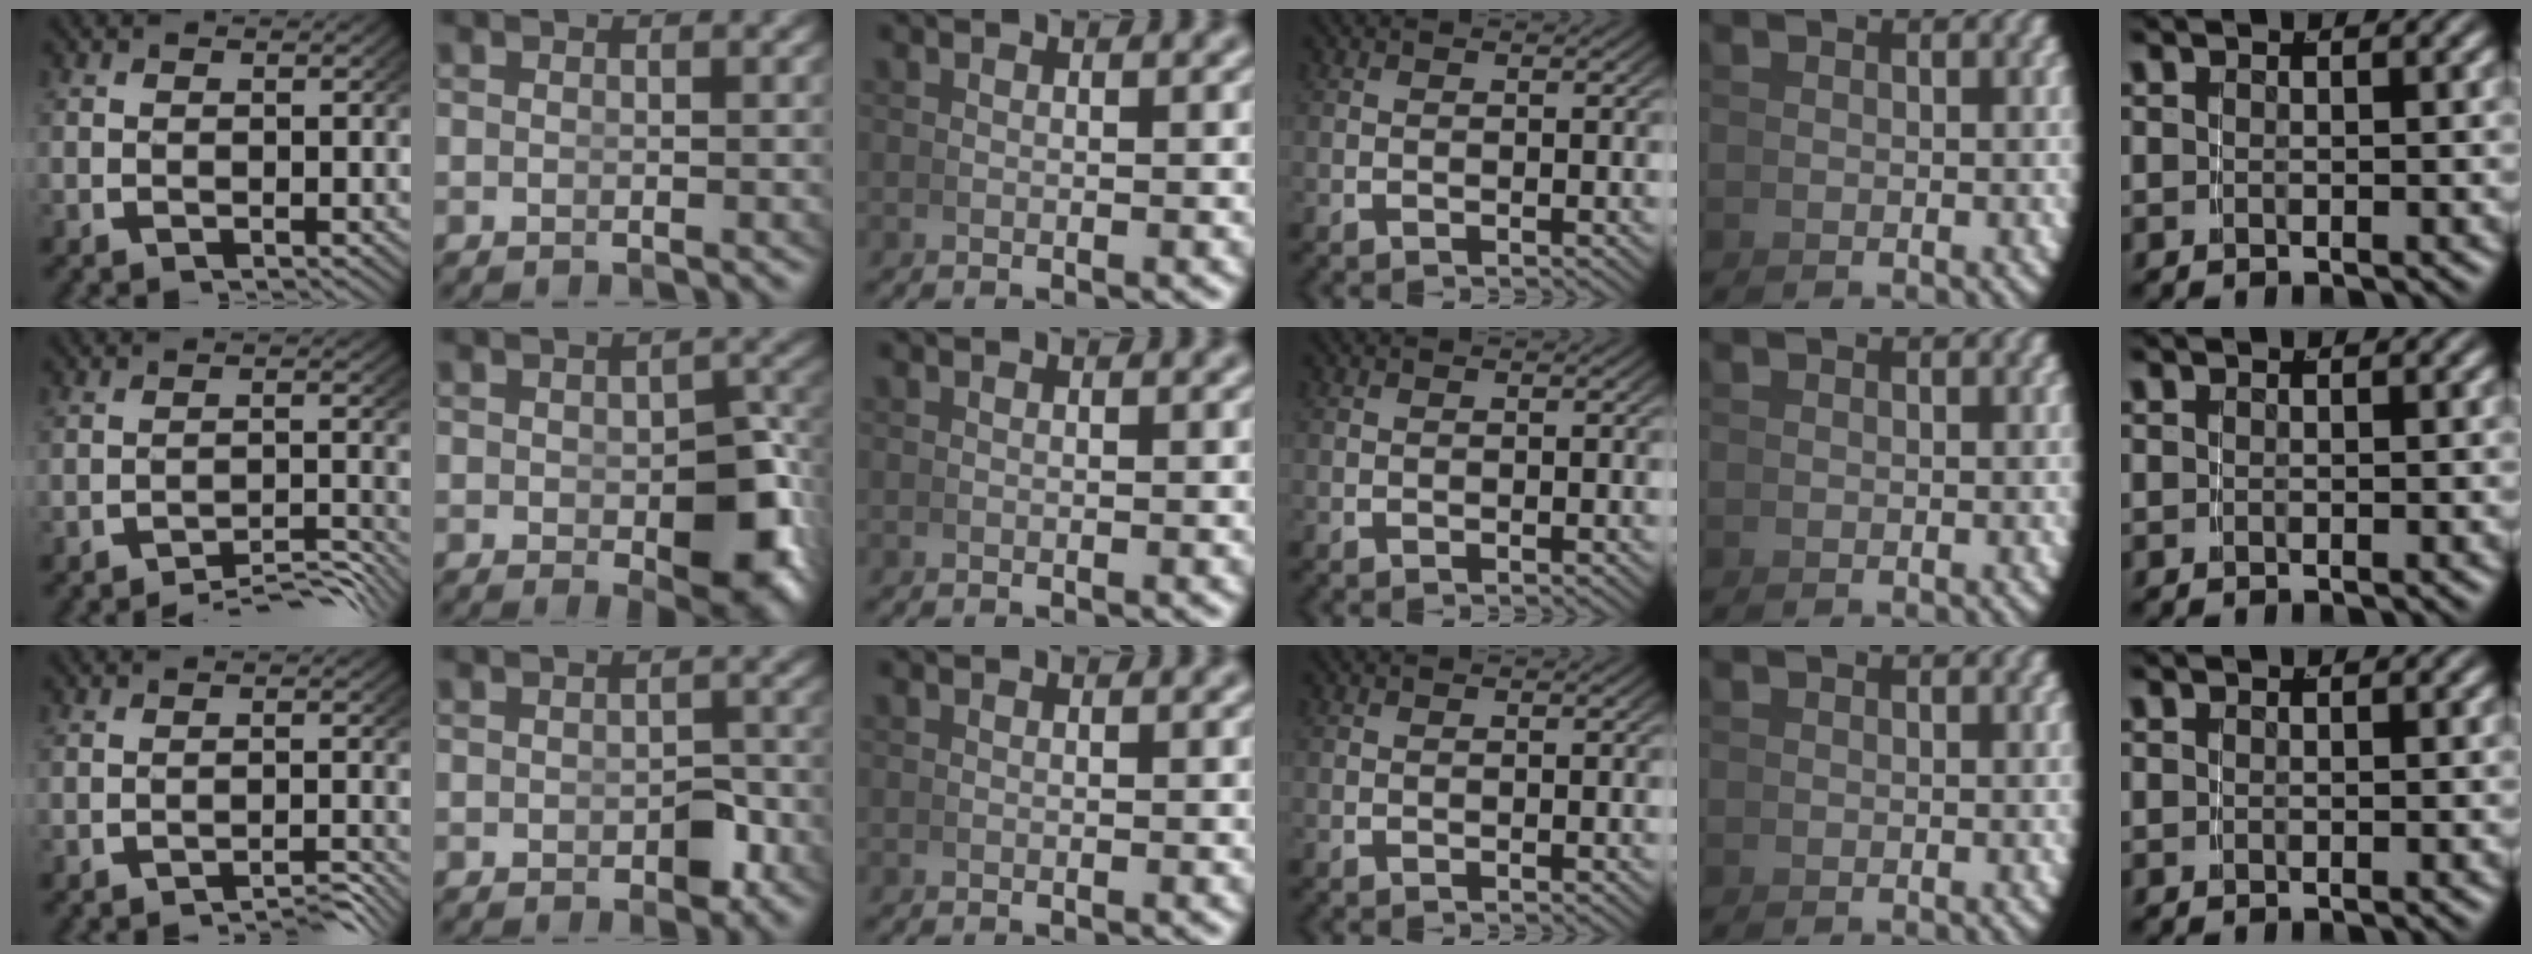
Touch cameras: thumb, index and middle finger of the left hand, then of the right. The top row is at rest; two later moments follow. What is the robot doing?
{"motion": "grasp_and_lifting", "object": "pen"}